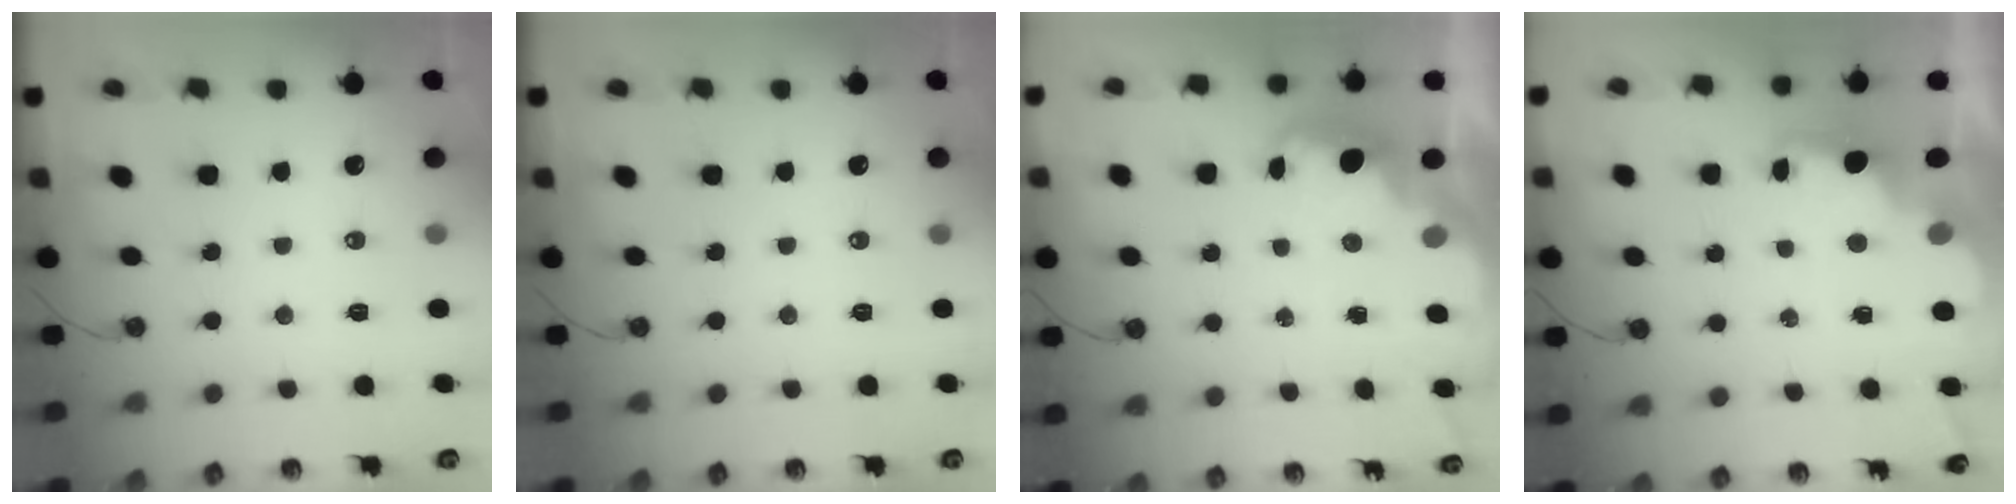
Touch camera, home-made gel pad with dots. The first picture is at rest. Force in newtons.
{"total": 0.0}
{"total": 3.0, "press": 2.9, "slide": 0.7}
{"total": 2.5, "press": 2.4, "slide": 0.8}